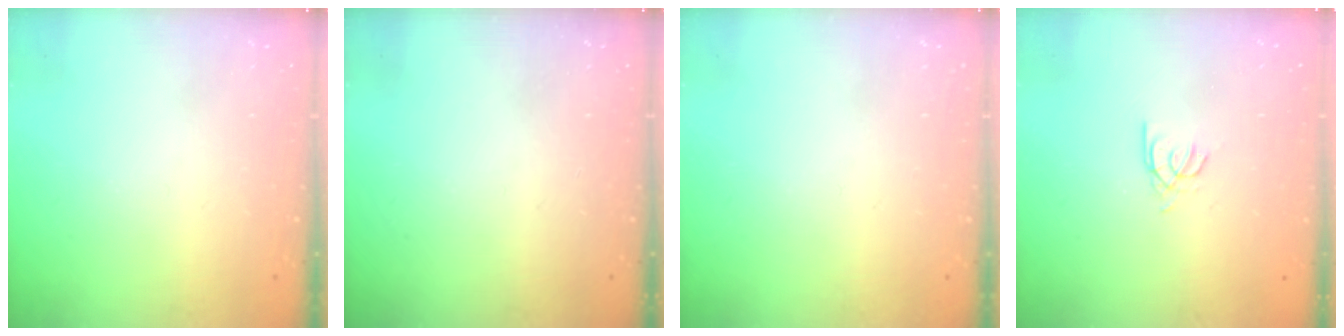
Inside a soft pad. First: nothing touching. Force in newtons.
{"total": 0.0}
{"total": 0.0}
{"total": 2.6, "press": 2.6, "slide": 0.2}